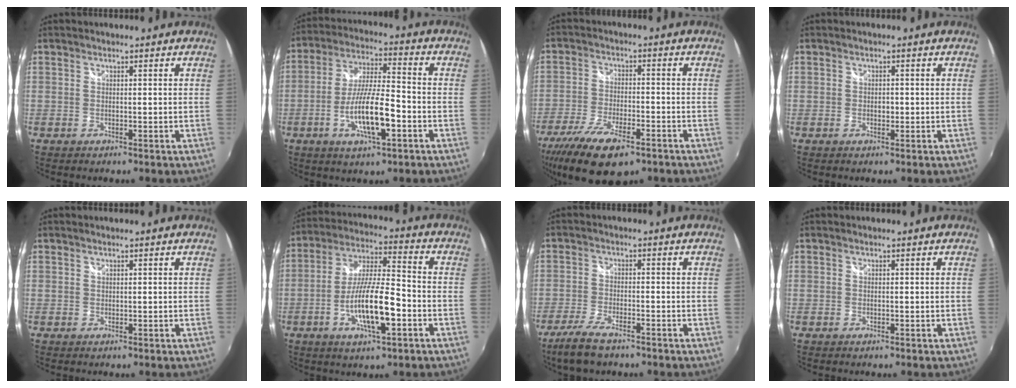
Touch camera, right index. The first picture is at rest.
{"total": 12.5, "force": [-4.6, 2.7, 11.3], "torque": [-0.222, -0.007, -0.082]}
{"total": 14.8, "force": [-9.7, 5.2, 9.9], "torque": [-0.217, -0.044, -0.170]}
{"total": 1.2, "force": [-0.3, 0.8, 0.9], "torque": [-0.015, 0.000, -0.007]}
{"total": 0.0}
{"total": 13.7, "force": [-4.8, 3.0, 12.4], "torque": [-0.244, -0.005, -0.088]}
{"total": 7.4, "force": [-5.5, 2.1, 4.4], "torque": [-0.119, -0.016, -0.108]}
{"total": 0.0}